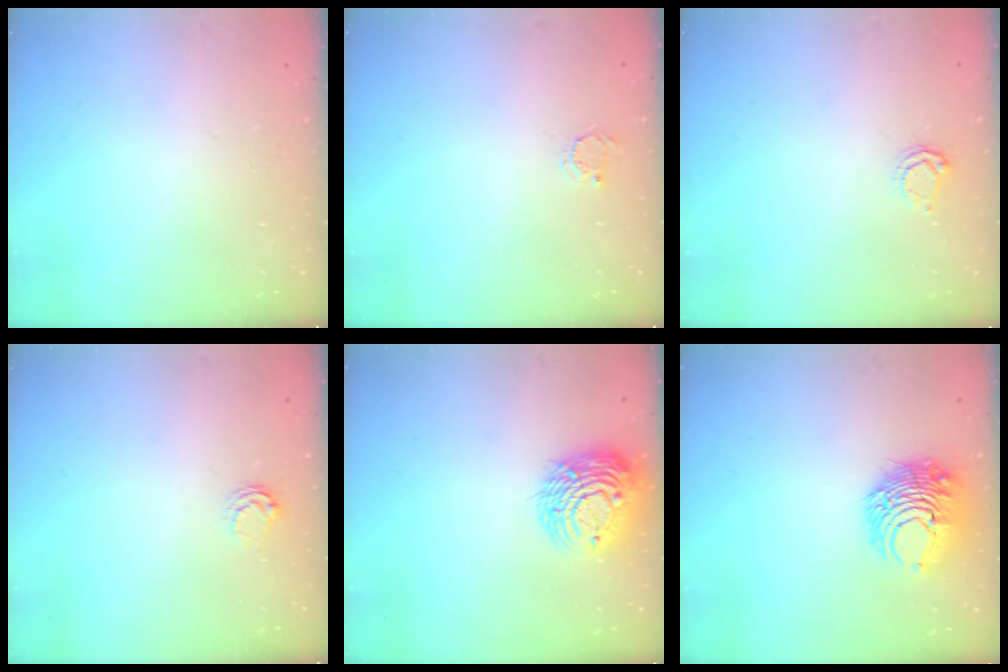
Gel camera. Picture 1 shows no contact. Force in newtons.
{"total": 2.5, "press": 2.5, "slide": 0.3}
{"total": 3.8, "press": 3.8, "slide": 0.5}
{"total": 3.6, "press": 3.5, "slide": 0.5}
{"total": 12.1, "press": 12.0, "slide": 1.5}
{"total": 10.7, "press": 10.7, "slide": 0.6}